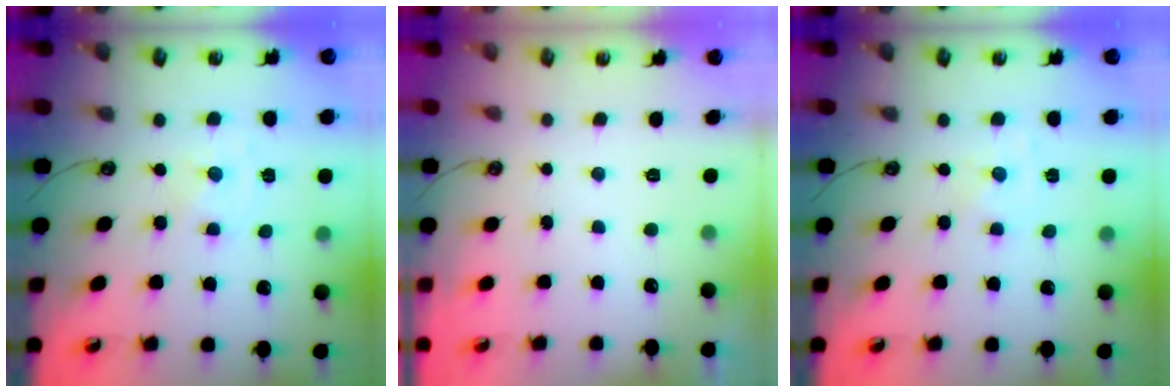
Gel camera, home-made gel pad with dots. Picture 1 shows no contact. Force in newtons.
{"total": 0.0}
{"total": 0.0}